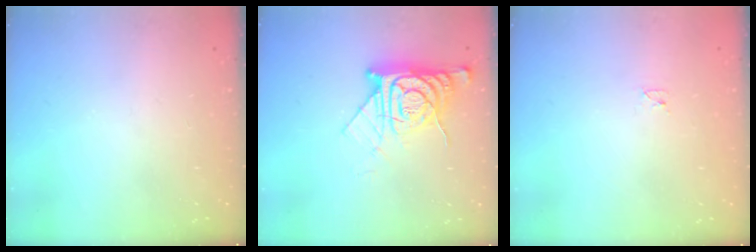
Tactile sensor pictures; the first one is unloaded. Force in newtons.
{"total": 11.8, "press": 11.7, "slide": 1.0}
{"total": 2.3, "press": 2.2, "slide": 0.4}